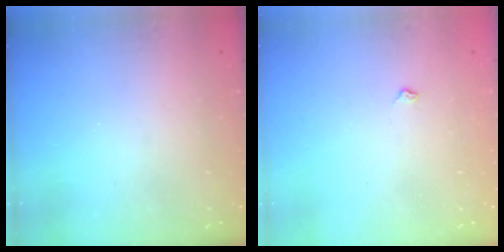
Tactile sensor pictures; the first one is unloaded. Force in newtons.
{"total": 2.4, "press": 2.4, "slide": 0.5}